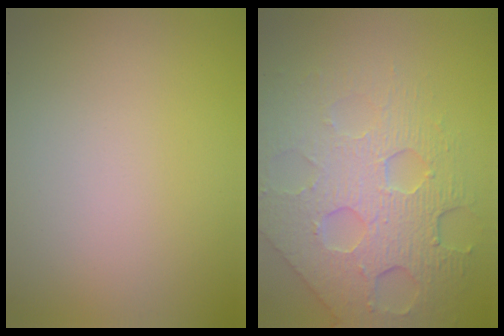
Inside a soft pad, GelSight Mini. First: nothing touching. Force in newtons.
{"total": 8.1, "press": 5.6, "slide": 5.9}